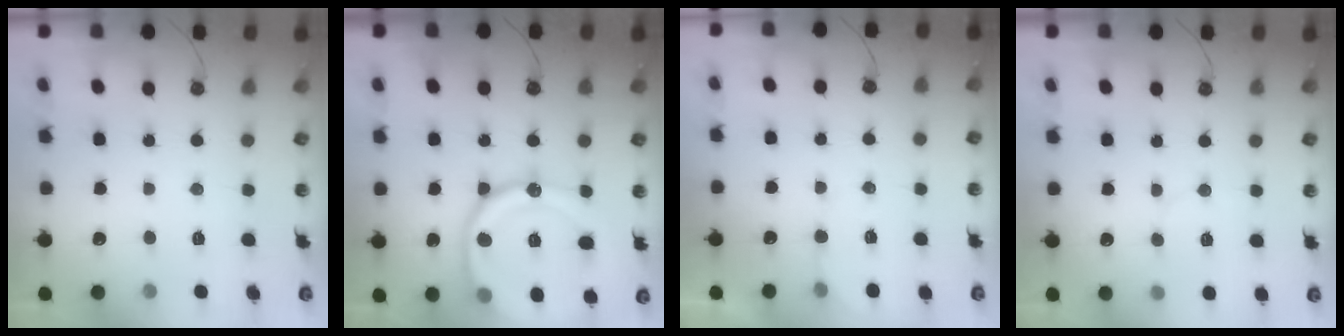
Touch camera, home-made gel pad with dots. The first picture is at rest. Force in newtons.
{"total": 22.3, "press": 22.2, "slide": 2.3}
{"total": 2.8, "press": 2.8, "slide": 0.2}
{"total": 4.8, "press": 4.7, "slide": 0.8}